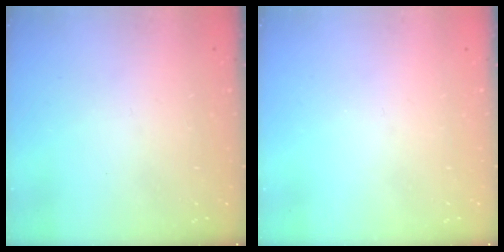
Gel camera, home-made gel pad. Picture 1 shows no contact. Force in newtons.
{"total": 0.0}